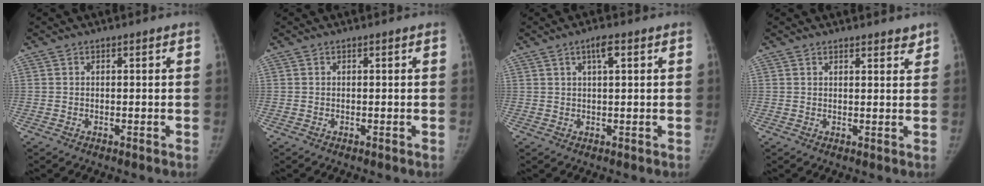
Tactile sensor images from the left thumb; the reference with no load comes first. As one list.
[{"total": 0.0}, {"total": 3.1, "force": [1.3, 0.7, 2.7], "torque": [-0.048, 0.002, 0.023]}, {"total": 2.6, "force": [2.3, 1.0, 0.7], "torque": [0.009, -0.013, 0.024]}]